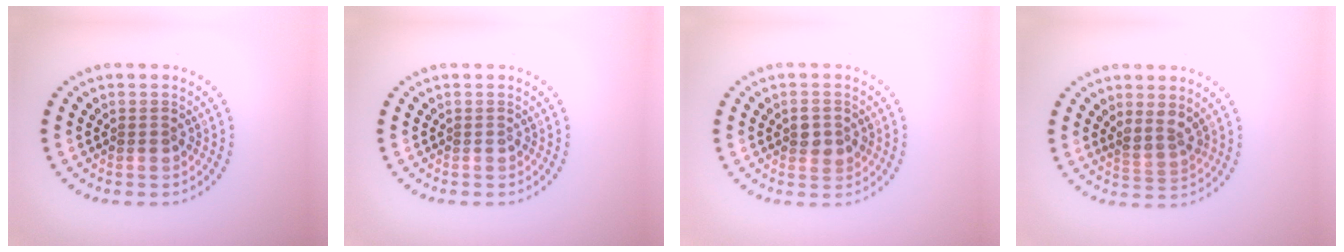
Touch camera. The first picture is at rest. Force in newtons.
{"total": 0.0}
{"total": 1.7, "press": 1.7, "slide": 0.2}
{"total": 2.2, "press": 1.6, "slide": 1.5}